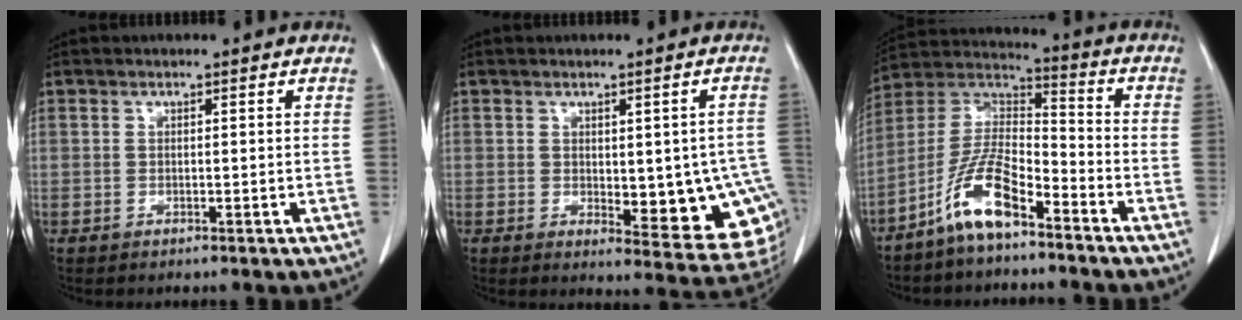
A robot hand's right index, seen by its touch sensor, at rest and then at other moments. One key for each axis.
{"total": 13.6, "fx": -2.1, "fy": 5.3, "fz": 12.4, "tx": -0.100, "ty": 0.004, "tz": -0.009}
{"total": 11.0, "fx": -7.2, "fy": 2.7, "fz": 8.0, "tx": -0.172, "ty": 0.008, "tz": -0.141}